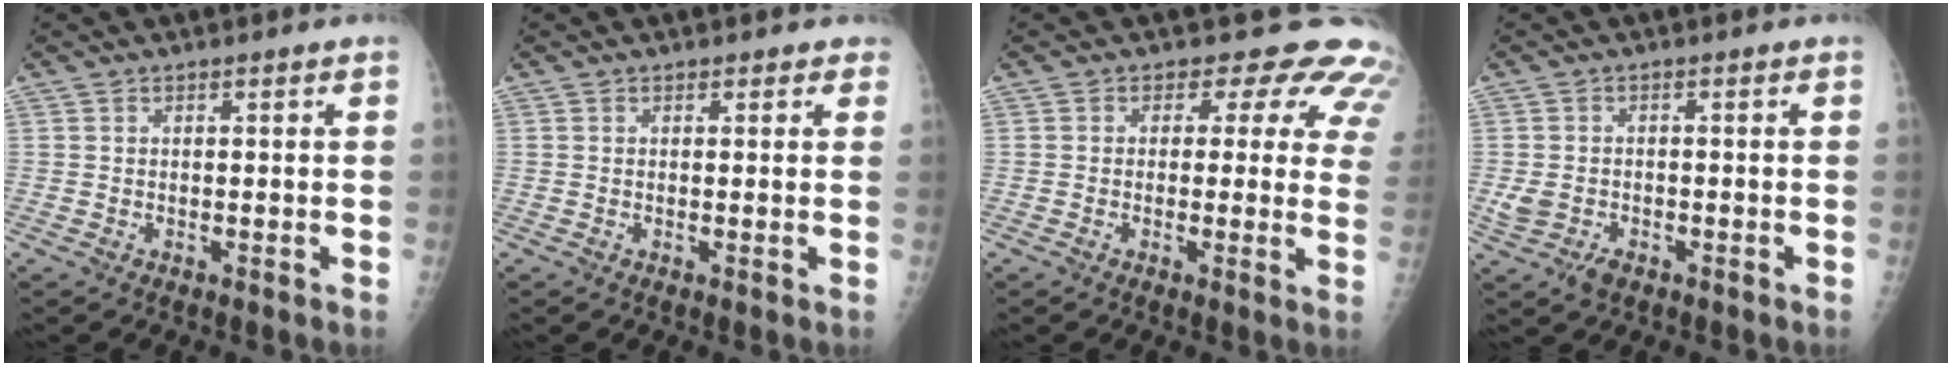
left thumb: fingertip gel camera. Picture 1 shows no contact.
{"total": 1.3, "force": [0.9, 0.9, 0.2], "torque": [0.017, -0.002, 0.003]}
{"total": 11.7, "force": [8.1, 6.8, 5.0], "torque": [0.000, -0.023, 0.062]}
{"total": 4.0, "force": [-1.5, 2.8, 2.4], "torque": [-0.045, 0.008, -0.019]}